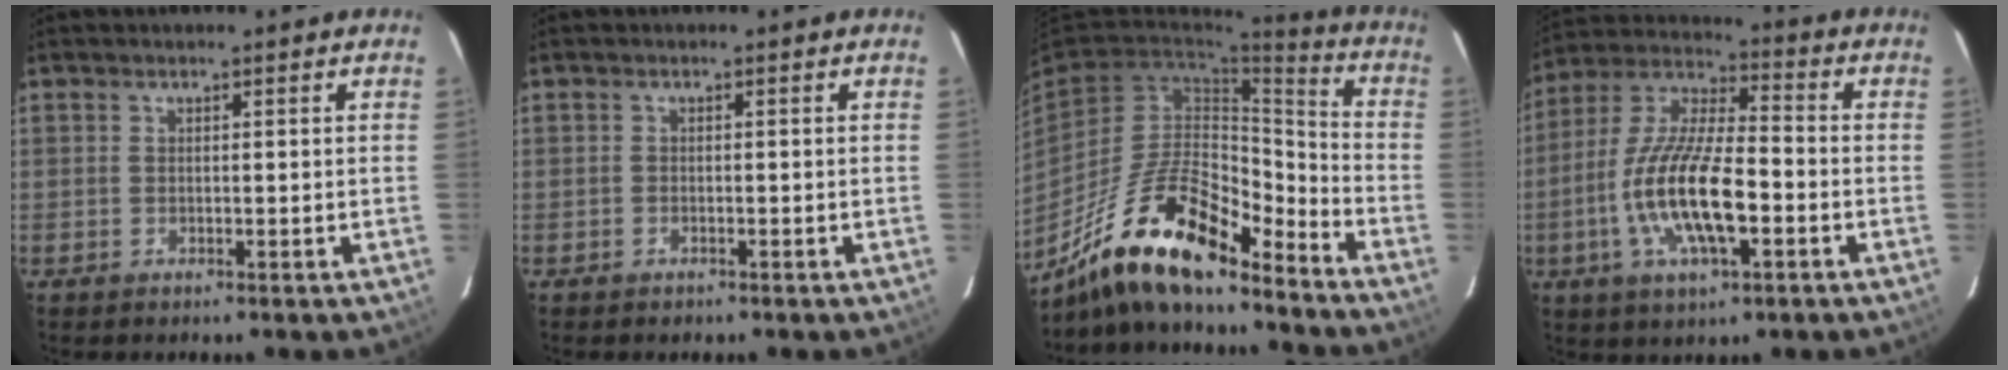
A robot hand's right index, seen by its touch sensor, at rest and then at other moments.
{"total": 0.9, "force": [-0.7, 0.6, 0.1], "torque": [-0.003, 0.003, -0.011]}
{"total": 19.7, "force": [-14.7, 5.6, 11.8], "torque": [-0.228, -0.006, -0.263]}
{"total": 16.5, "force": [-4.7, 5.3, 14.9], "torque": [-0.305, -0.007, -0.090]}